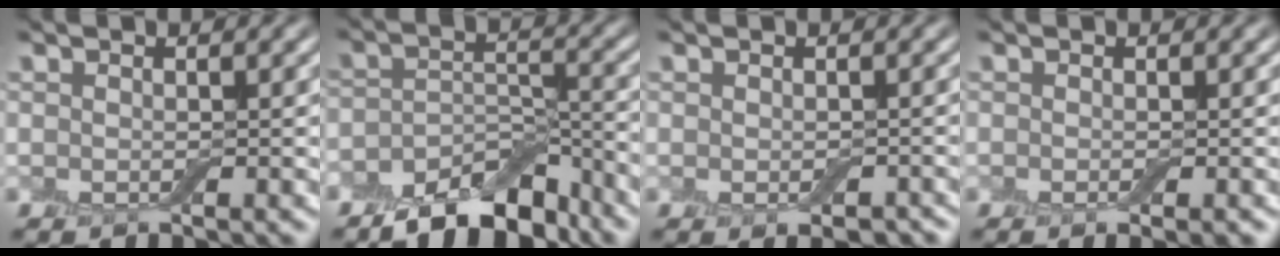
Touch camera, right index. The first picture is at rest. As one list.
[{"total": 7.6, "force": [-5.9, 3.2, 3.7], "torque": [-0.054, -0.007, -0.102]}, {"total": 2.1, "force": [-0.8, 1.0, 1.6], "torque": [-0.024, -0.011, -0.005]}, {"total": 1.3, "force": [-0.6, 0.2, 1.2], "torque": [-0.016, -0.005, -0.009]}]